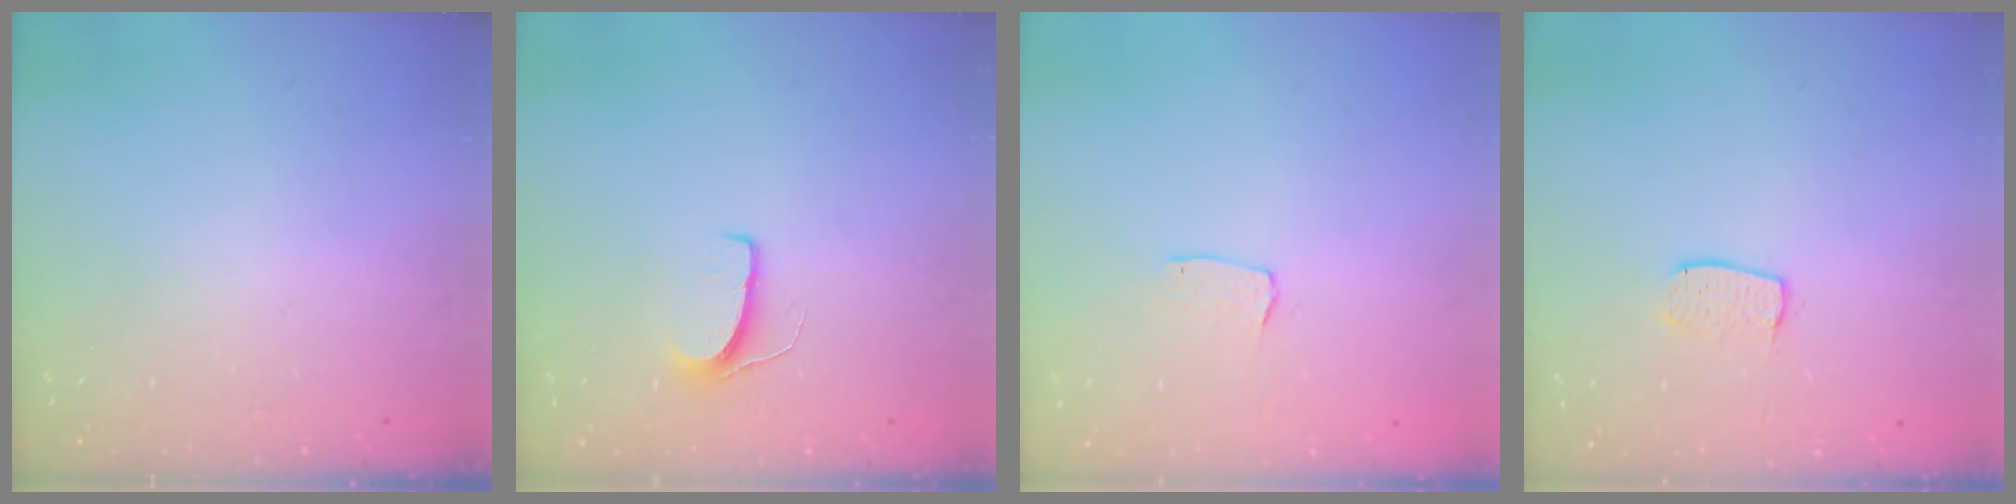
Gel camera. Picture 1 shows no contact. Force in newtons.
{"total": 6.4, "press": 6.4, "slide": 0.6}
{"total": 3.6, "press": 3.6, "slide": 0.3}
{"total": 6.0, "press": 6.0, "slide": 0.4}